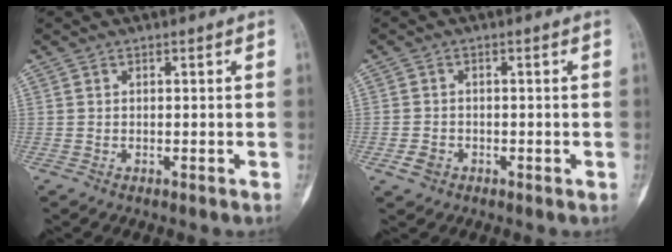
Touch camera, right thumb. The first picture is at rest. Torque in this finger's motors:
{"motor_torque": [0.41, 0.38, -0.06, 0.20, 0.02]}